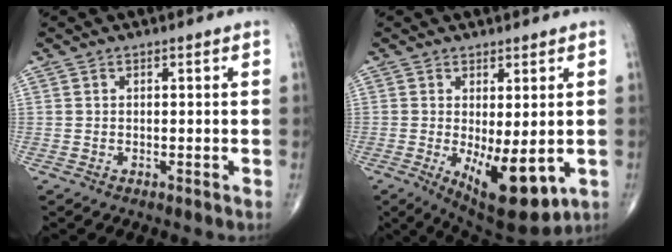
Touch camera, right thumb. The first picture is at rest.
{"total": 11.1, "force": [-2.0, 4.3, 10.0], "torque": [-0.141, -0.023, -0.010]}